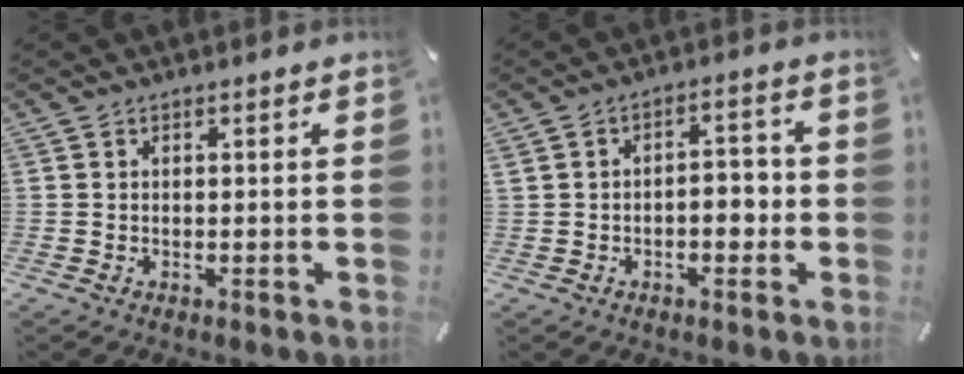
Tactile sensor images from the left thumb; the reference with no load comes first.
{"total": 4.9, "force": [-1.3, 3.0, 3.6], "torque": [-0.054, 0.011, -0.026]}